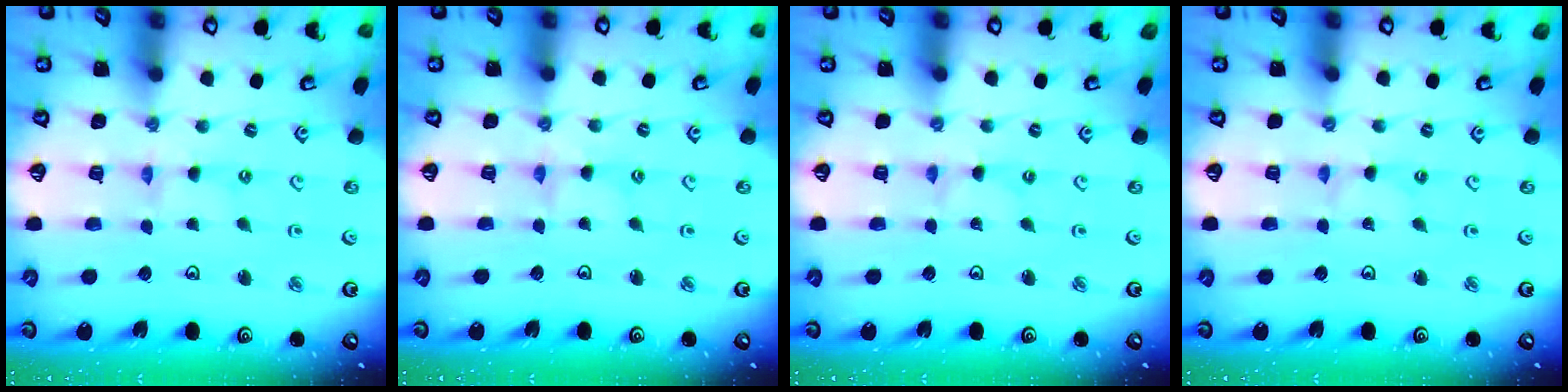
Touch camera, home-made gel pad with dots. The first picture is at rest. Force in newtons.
{"total": 1.7, "press": 1.7, "slide": 0.2}
{"total": 0.0}
{"total": 0.0}